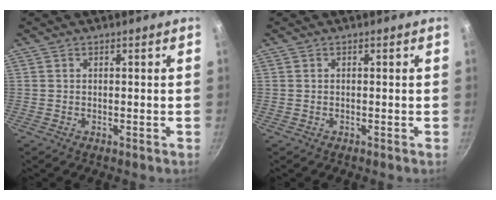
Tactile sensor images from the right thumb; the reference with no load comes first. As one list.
[{"total": 0.0}]